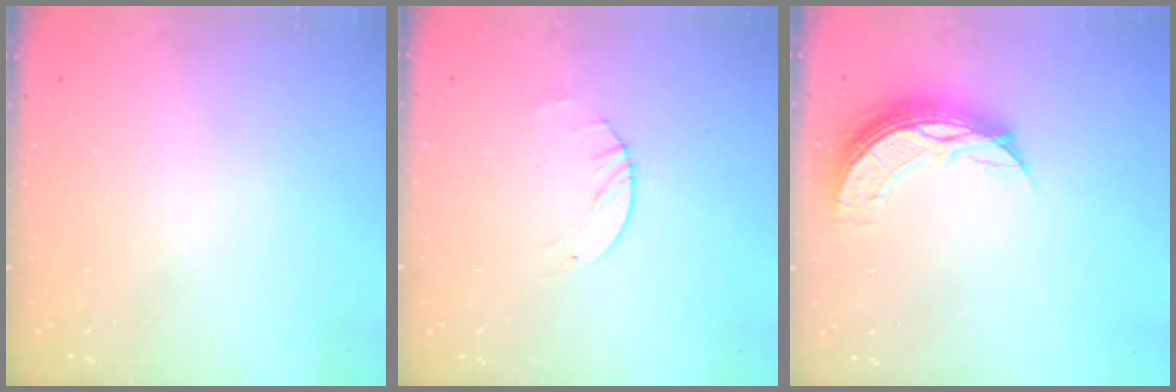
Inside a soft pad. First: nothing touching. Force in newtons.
{"total": 2.6, "press": 2.6, "slide": 0.3}
{"total": 8.4, "press": 8.4, "slide": 0.8}